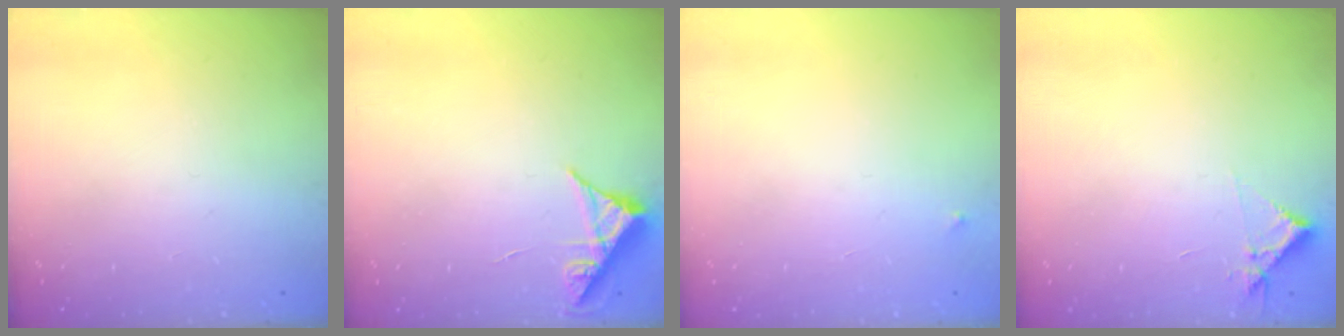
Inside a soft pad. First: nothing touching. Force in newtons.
{"total": 5.3, "press": 5.2, "slide": 0.6}
{"total": 2.5, "press": 2.4, "slide": 0.4}
{"total": 3.9, "press": 3.9, "slide": 0.5}